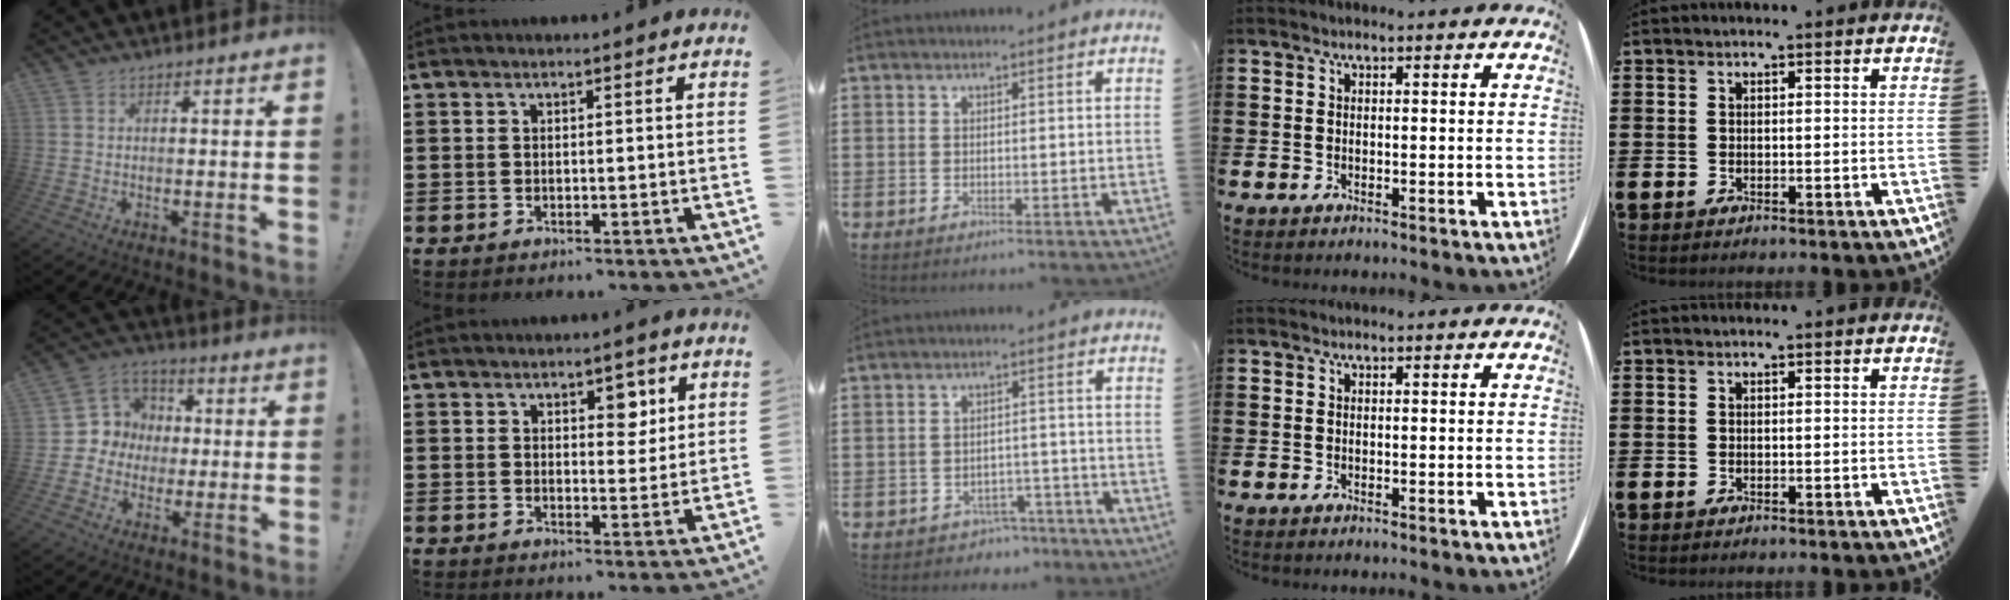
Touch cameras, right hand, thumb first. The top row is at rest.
{"thumb": {"total": 8.7, "force": [-1.3, 8.5, 1.5], "torque": [-0.025, 0.012, -0.014]}, "index": {"total": 3.7, "force": [1.9, 2.2, 2.3], "torque": [-0.020, -0.002, 0.026]}, "middle": {"total": 2.7, "force": [-2.5, 0.9, 0.0], "torque": [-0.009, 0.004, -0.055]}}